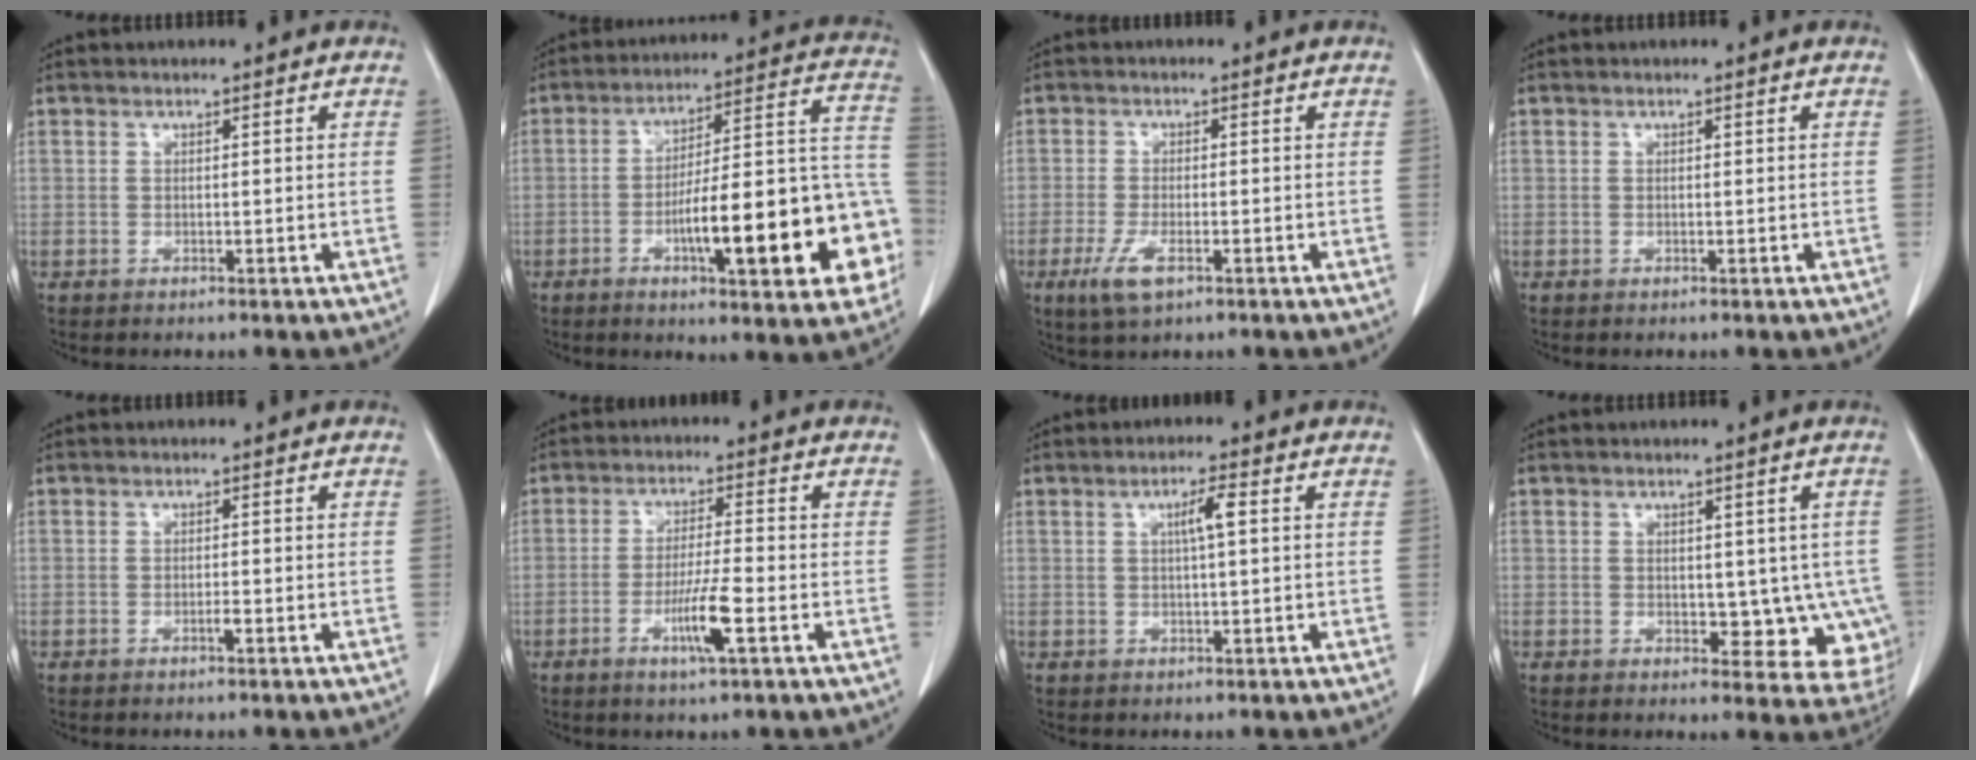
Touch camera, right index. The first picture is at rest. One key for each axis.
{"total": 21.7, "fx": -6.9, "fy": 4.0, "fz": 20.2, "tx": -0.220, "ty": 0.031, "tz": -0.088}
{"total": 4.6, "fx": -2.2, "fy": 1.5, "fz": 3.7, "tx": -0.083, "ty": -0.009, "tz": -0.036}
{"total": 0.0}
{"total": 0.7, "fx": -0.4, "fy": 0.0, "fz": 0.6, "tx": -0.014, "ty": 0.000, "tz": -0.007}
{"total": 6.2, "fx": -2.5, "fy": -0.1, "fz": 5.7, "tx": -0.108, "ty": -0.011, "tz": -0.047}
{"total": 3.1, "fx": 0.8, "fy": 0.2, "fz": 3.0, "tx": -0.052, "ty": 0.004, "tz": 0.013}
{"total": 8.0, "fx": -0.5, "fy": 4.9, "fz": 6.3, "tx": -0.048, "ty": 0.002, "tz": 0.003}